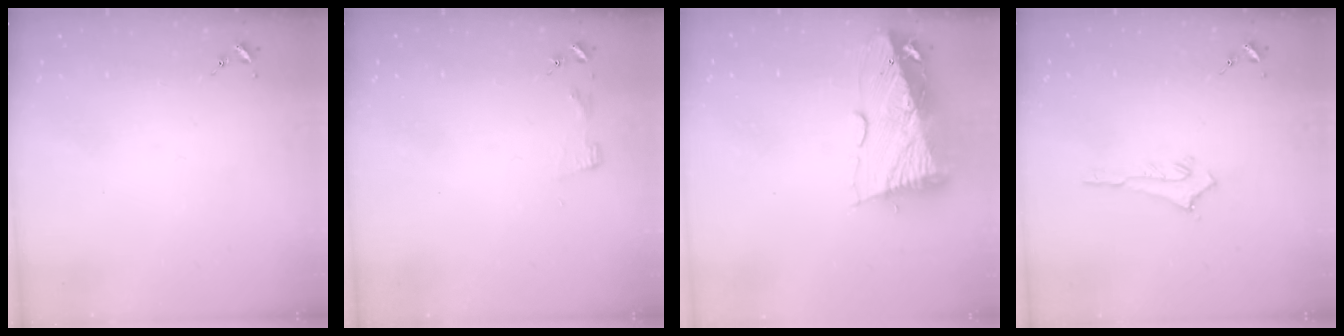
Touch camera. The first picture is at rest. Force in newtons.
{"total": 2.9, "press": 2.9, "slide": 0.3}
{"total": 14.8, "press": 14.7, "slide": 1.8}
{"total": 2.9, "press": 2.9, "slide": 0.2}